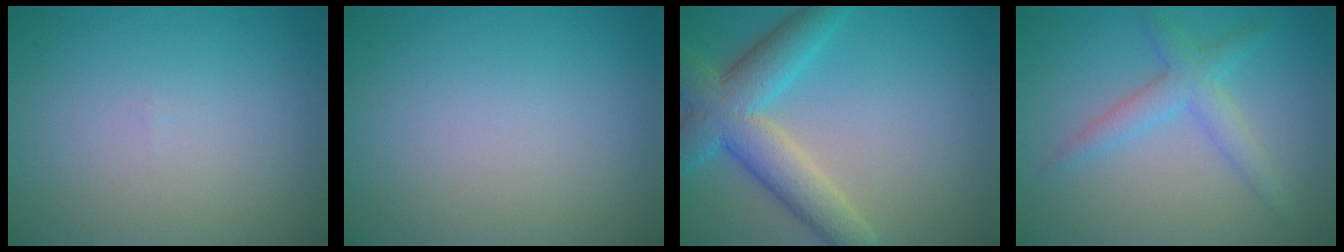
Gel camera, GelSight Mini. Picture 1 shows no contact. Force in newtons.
{"total": 0.0}
{"total": 6.8, "press": 6.8, "slide": 0.3}
{"total": 3.0, "press": 3.0, "slide": 0.0}